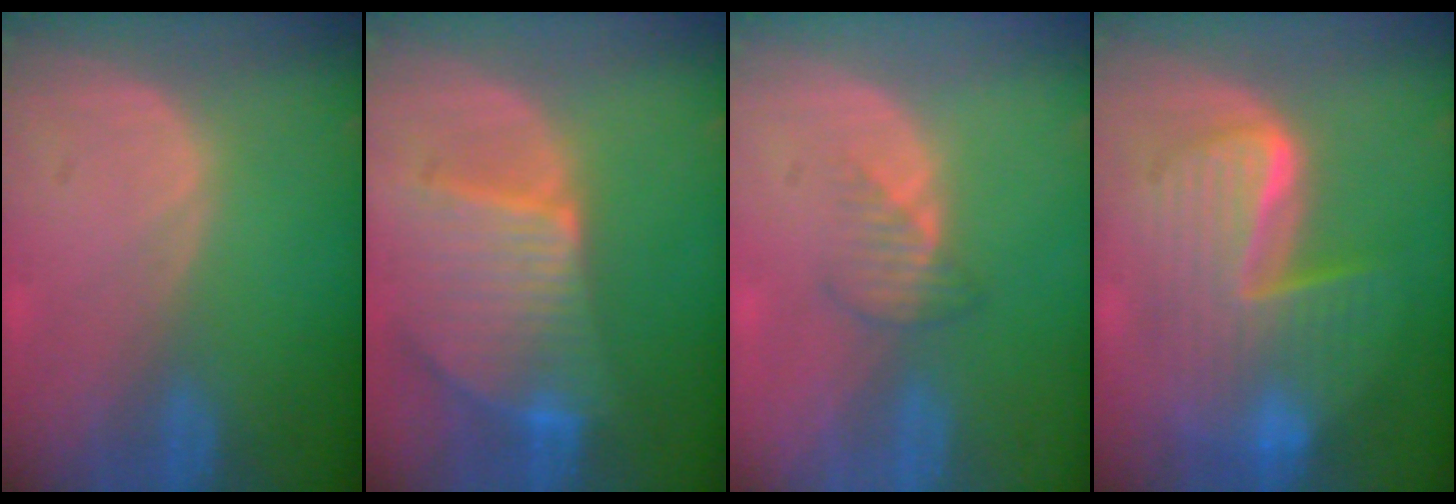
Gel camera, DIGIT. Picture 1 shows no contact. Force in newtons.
{"total": 9.4, "press": 8.2, "slide": 4.6}
{"total": 2.5, "press": 2.5, "slide": 0.2}
{"total": 10.4, "press": 10.4, "slide": 1.0}